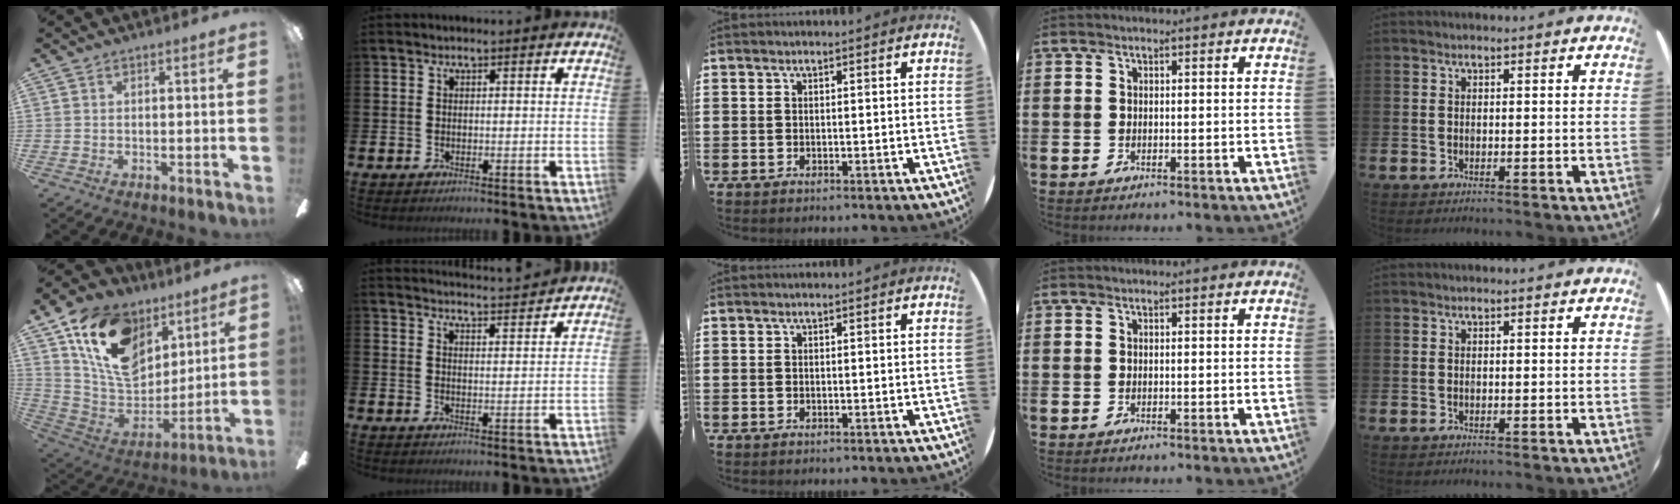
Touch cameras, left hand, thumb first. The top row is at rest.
{"thumb": {"total": 20.4, "force": [10.0, 13.9, 11.0], "torque": [-0.203, -0.036, 0.190]}, "index": {"total": 3.9, "force": [3.9, -0.5, 0.1], "torque": [-0.006, -0.033, 0.068]}}